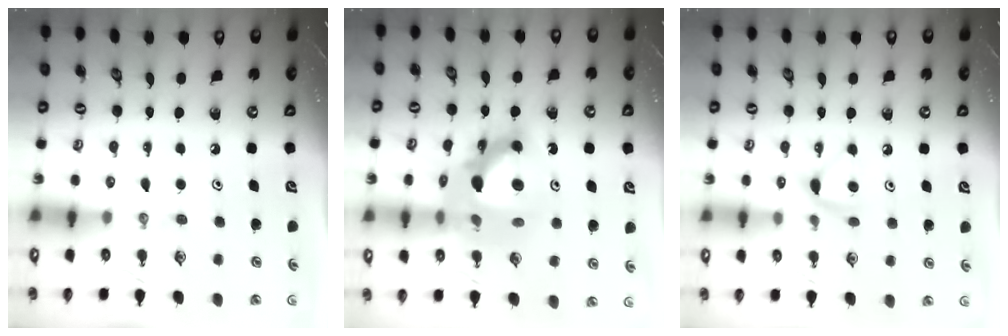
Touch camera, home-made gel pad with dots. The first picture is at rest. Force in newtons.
{"total": 13.8, "press": 13.6, "slide": 2.4}
{"total": 6.2, "press": 6.2, "slide": 0.6}